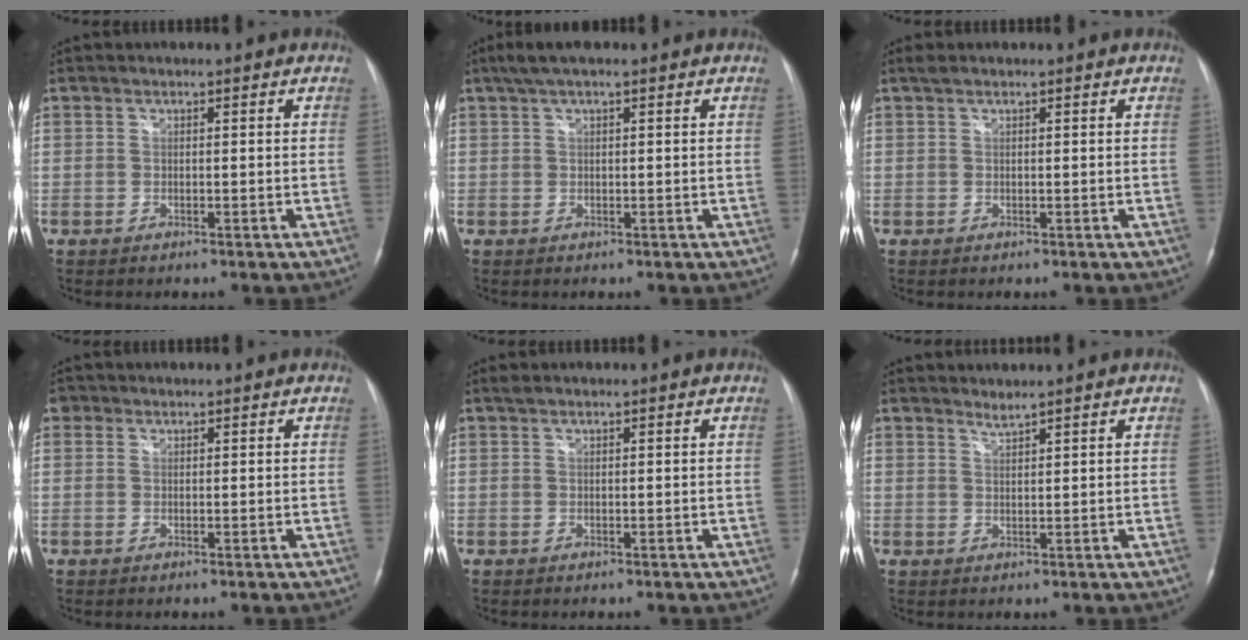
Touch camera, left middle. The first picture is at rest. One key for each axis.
{"total": 3.9, "fx": 2.6, "fy": 1.2, "fz": 2.6, "tx": -0.057, "ty": 0.027, "tz": 0.050}
{"total": 0.8, "fx": 0.7, "fy": 0.0, "fz": 0.4, "tx": -0.018, "ty": 0.015, "tz": 0.017}
{"total": 1.0, "fx": 0.6, "fy": 0.8, "fz": 0.1, "tx": 0.003, "ty": 0.003, "tz": 0.008}
{"total": 0.6, "fx": 0.6, "fy": 0.0, "fz": 0.3, "tx": -0.015, "ty": 0.012, "tz": 0.017}
{"total": 1.2, "fx": 1.2, "fy": -0.4, "fz": 0.1, "tx": -0.006, "ty": -0.006, "tz": 0.024}